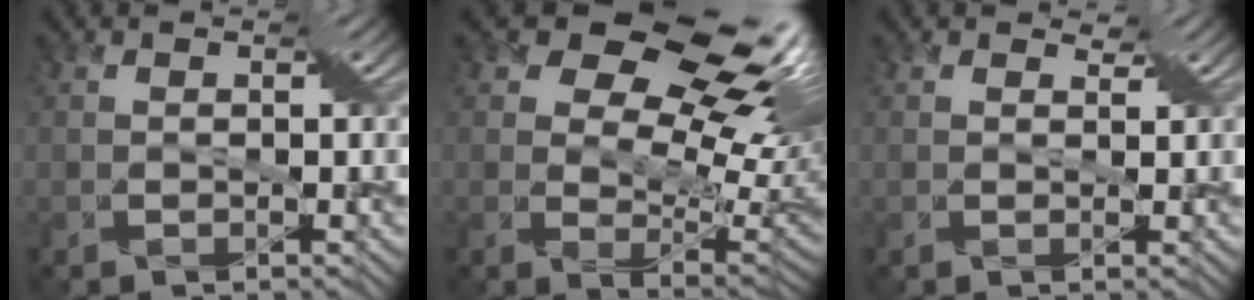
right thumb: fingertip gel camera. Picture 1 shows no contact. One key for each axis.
{"total": 16.6, "fx": 9.1, "fy": 9.2, "fz": 10.4, "tx": -0.177, "ty": 0.033, "tz": 0.150}
{"total": 1.3, "fx": 1.1, "fy": 0.5, "fz": 0.3, "tx": -0.016, "ty": 0.007, "tz": 0.006}